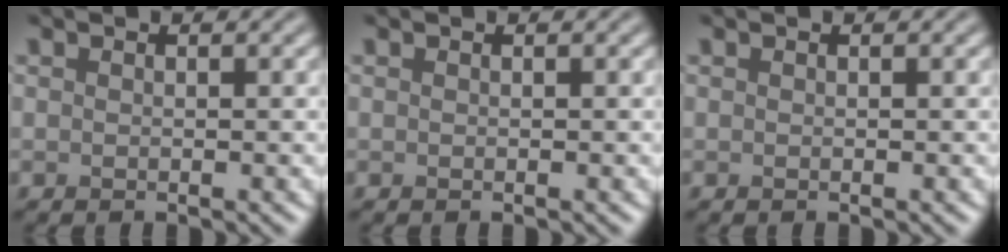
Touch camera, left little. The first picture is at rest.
{"total": 0.0}
{"total": 0.0}